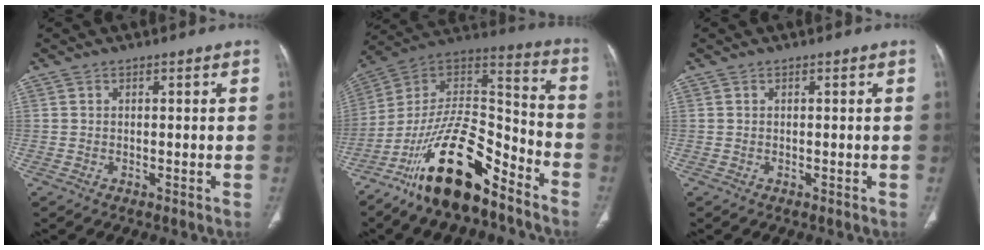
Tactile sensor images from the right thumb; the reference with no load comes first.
{"total": 20.4, "force": [-13.7, 7.4, 13.2], "torque": [-0.217, 0.094, -0.243]}
{"total": 0.0}